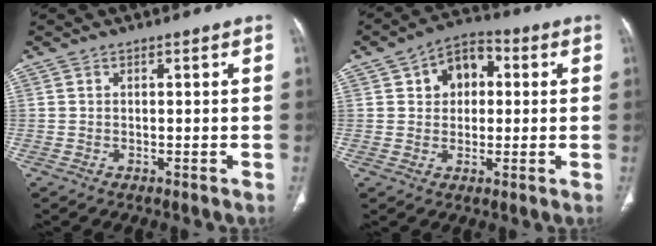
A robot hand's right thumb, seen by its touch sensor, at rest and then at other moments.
{"total": 8.6, "force": [2.1, 6.3, 5.5], "torque": [-0.052, 0.013, 0.024]}